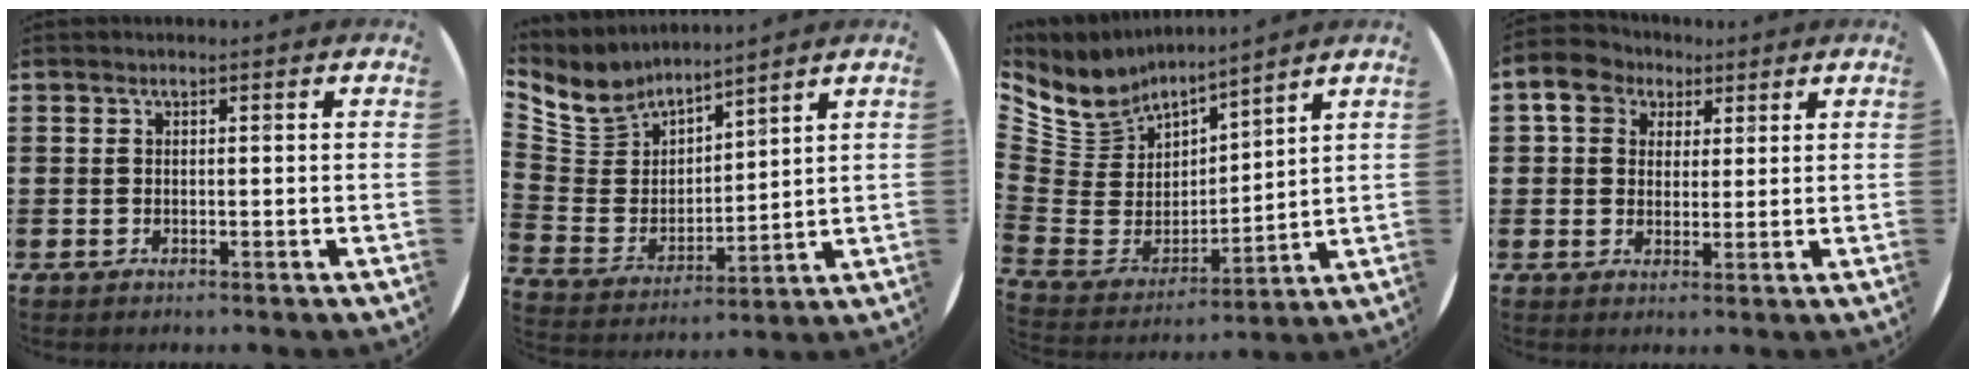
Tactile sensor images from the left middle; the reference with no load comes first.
{"total": 6.2, "force": [5.7, 2.4, -0.2], "torque": [-0.041, -0.053, 0.105]}
{"total": 6.5, "force": [5.5, 3.4, -0.6], "torque": [-0.038, -0.058, 0.102]}
{"total": 5.1, "force": [2.9, 4.1, 1.0], "torque": [-0.033, 0.014, 0.053]}